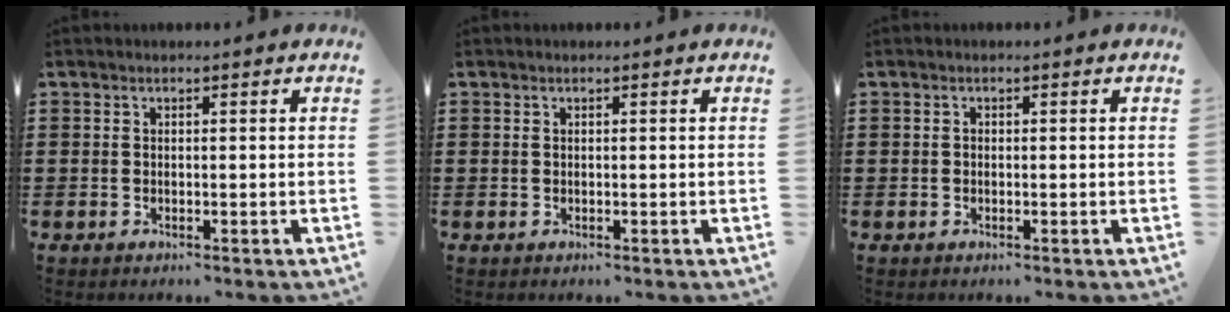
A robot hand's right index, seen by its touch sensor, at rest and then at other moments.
{"total": 0.0}
{"total": 0.5, "force": [-0.3, 0.4, 0.3], "torque": [-0.006, 0.000, -0.007]}